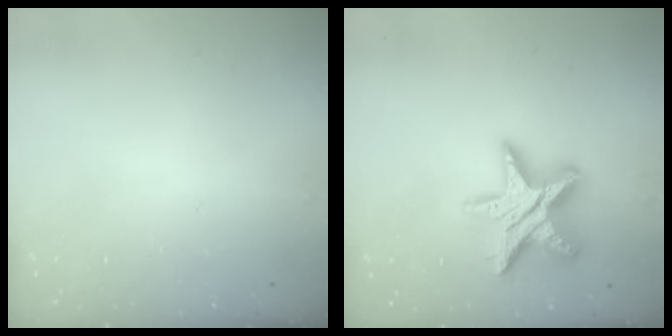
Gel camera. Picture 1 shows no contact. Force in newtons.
{"total": 16.7, "press": 16.6, "slide": 1.5}